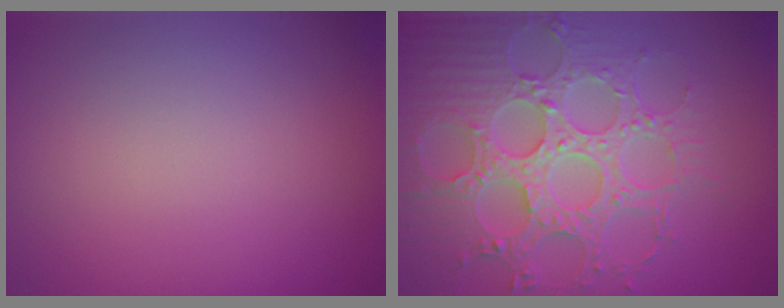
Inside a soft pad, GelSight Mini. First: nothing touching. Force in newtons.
{"total": 7.3, "press": 6.0, "slide": 4.1}